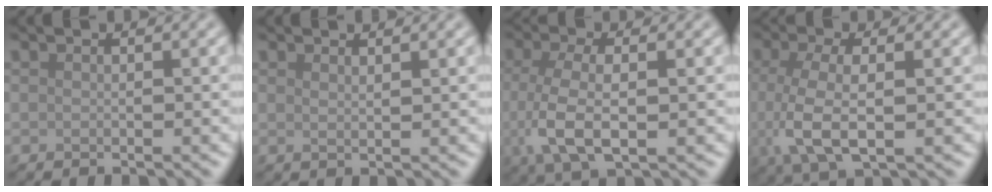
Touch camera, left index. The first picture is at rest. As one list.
[{"total": 1.1, "force": [0.9, 0.3, 0.5], "torque": [-0.005, 0.000, 0.013]}, {"total": 5.6, "force": [-0.5, 2.5, 5.0], "torque": [-0.113, -0.008, -0.008]}, {"total": 5.6, "force": [-0.4, 2.2, 5.1], "torque": [-0.114, -0.008, -0.006]}]